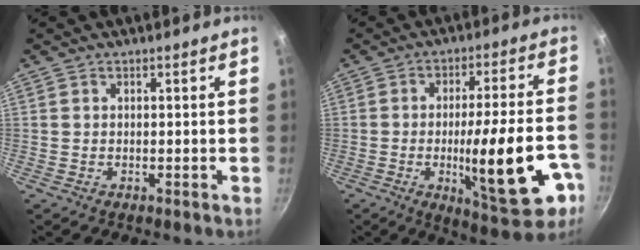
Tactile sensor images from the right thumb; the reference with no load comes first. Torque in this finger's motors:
{"motor_torque": [1.88, 2.07, 1.67, -0.20, 0.48]}